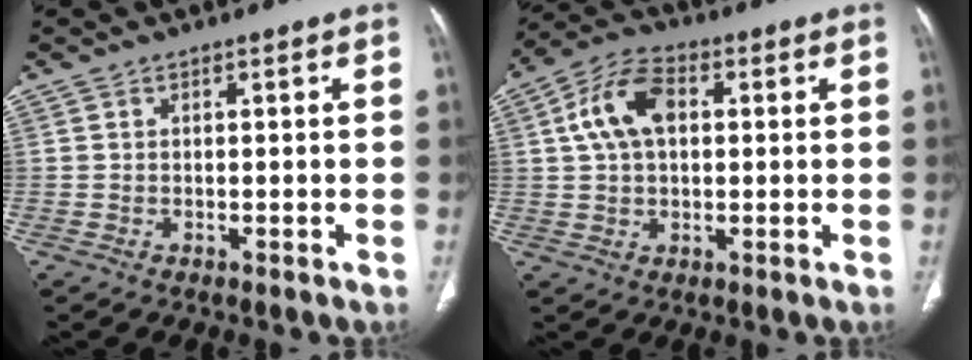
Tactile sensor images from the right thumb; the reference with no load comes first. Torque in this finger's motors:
{"motor_torque": [-0.52, 0.79, 0.24, -0.08, 0.11]}